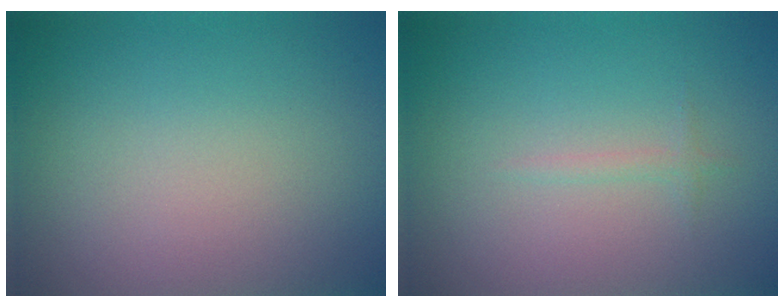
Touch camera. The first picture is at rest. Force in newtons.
{"total": 0.7, "press": 0.7, "slide": 0.0}